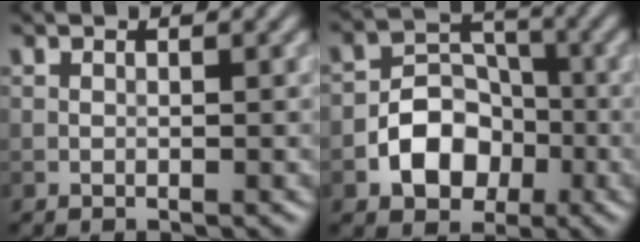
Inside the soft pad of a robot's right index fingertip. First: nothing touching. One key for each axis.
{"total": 5.7, "fx": -2.2, "fy": 4.2, "fz": 3.1, "tx": -0.038, "ty": 0.000, "tz": -0.039}